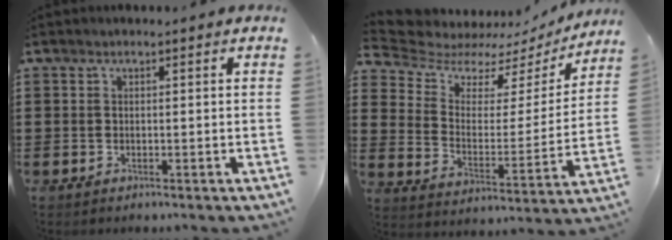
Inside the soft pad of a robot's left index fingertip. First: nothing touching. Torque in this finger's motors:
{"motor_torque": [1.07, -1.07, 0.11, -0.05]}